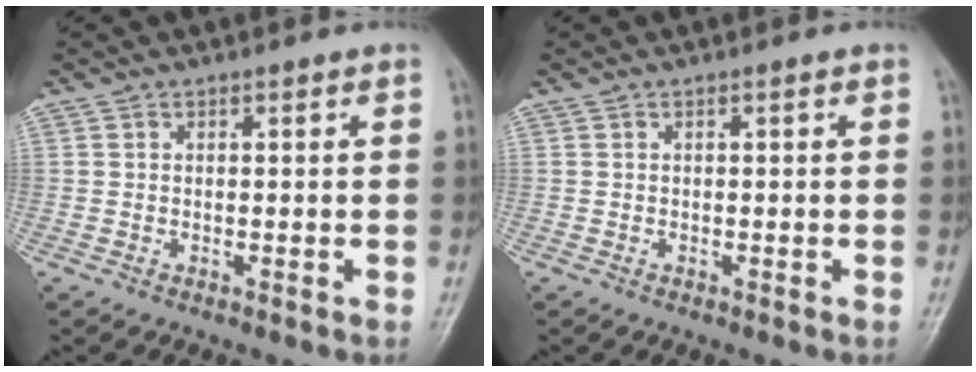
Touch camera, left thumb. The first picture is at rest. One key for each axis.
{"total": 0.0}